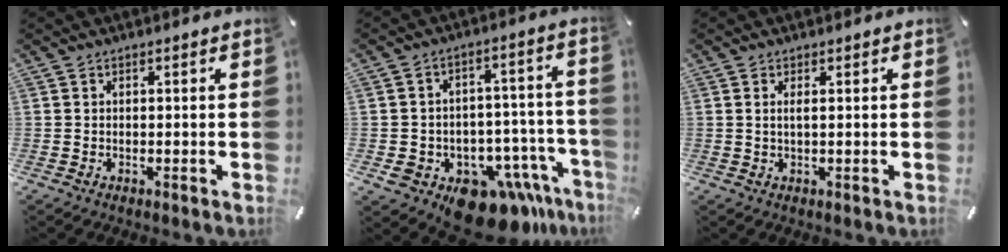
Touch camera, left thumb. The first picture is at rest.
{"total": 14.8, "force": [-9.4, 8.9, 7.1], "torque": [-0.068, 0.056, -0.142]}
{"total": 1.4, "force": [0.4, 0.2, 1.4], "torque": [-0.028, 0.000, 0.006]}